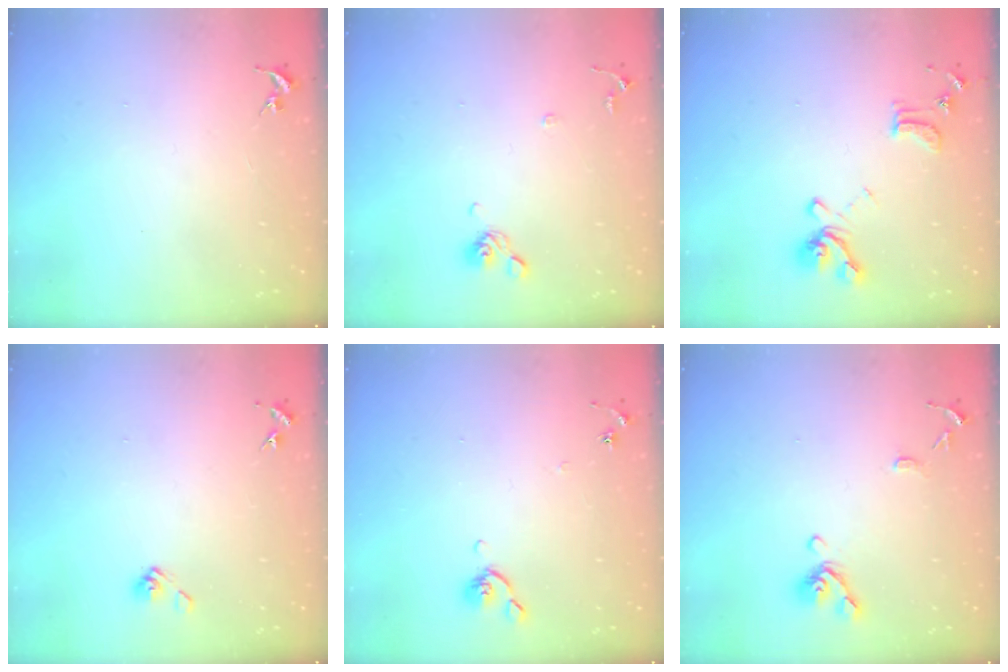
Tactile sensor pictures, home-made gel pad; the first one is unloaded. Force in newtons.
{"total": 7.6, "press": 7.3, "slide": 2.1}
{"total": 14.3, "press": 14.2, "slide": 1.4}
{"total": 5.6, "press": 5.1, "slide": 2.3}
{"total": 5.0, "press": 4.9, "slide": 0.8}
{"total": 10.3, "press": 10.2, "slide": 1.3}